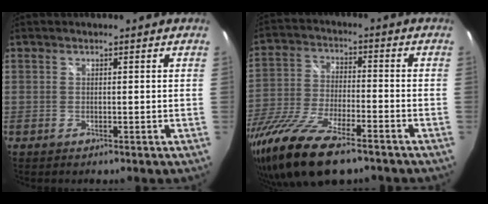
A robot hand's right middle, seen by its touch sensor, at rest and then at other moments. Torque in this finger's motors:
{"motor_torque": [1.42, -0.72, 0.77, 0.21]}